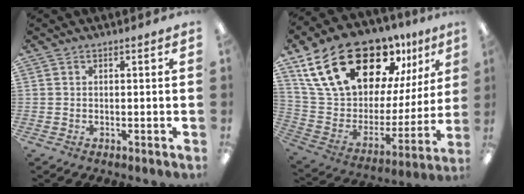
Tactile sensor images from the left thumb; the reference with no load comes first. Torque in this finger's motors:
{"motor_torque": [2.45, 2.56, 1.63, -1.14, 0.43]}